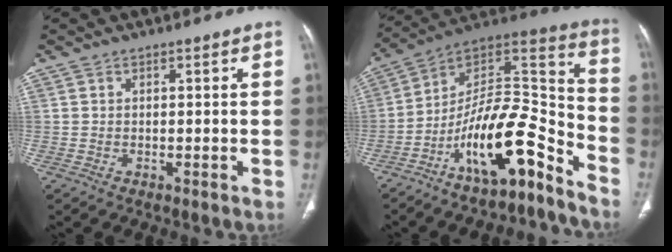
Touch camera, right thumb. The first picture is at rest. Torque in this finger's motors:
{"motor_torque": [0.23, 0.41, 1.22, -1.55, 0.16]}